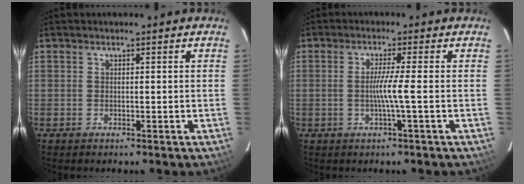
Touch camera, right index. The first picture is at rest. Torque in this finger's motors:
{"motor_torque": [0.60, -0.22, 0.33, 0.11]}